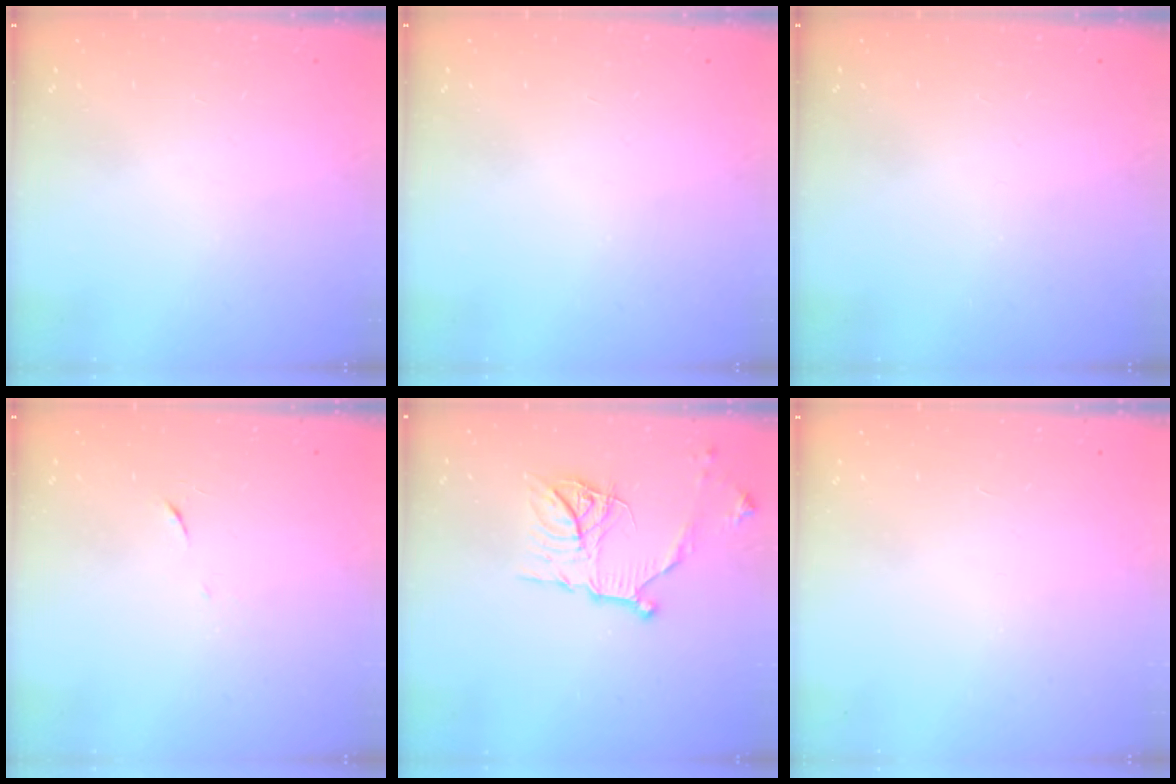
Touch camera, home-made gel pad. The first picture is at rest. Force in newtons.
{"total": 0.0}
{"total": 0.0}
{"total": 6.2, "press": 6.1, "slide": 0.7}
{"total": 14.7, "press": 14.7, "slide": 0.2}
{"total": 1.5, "press": 1.5, "slide": 0.1}